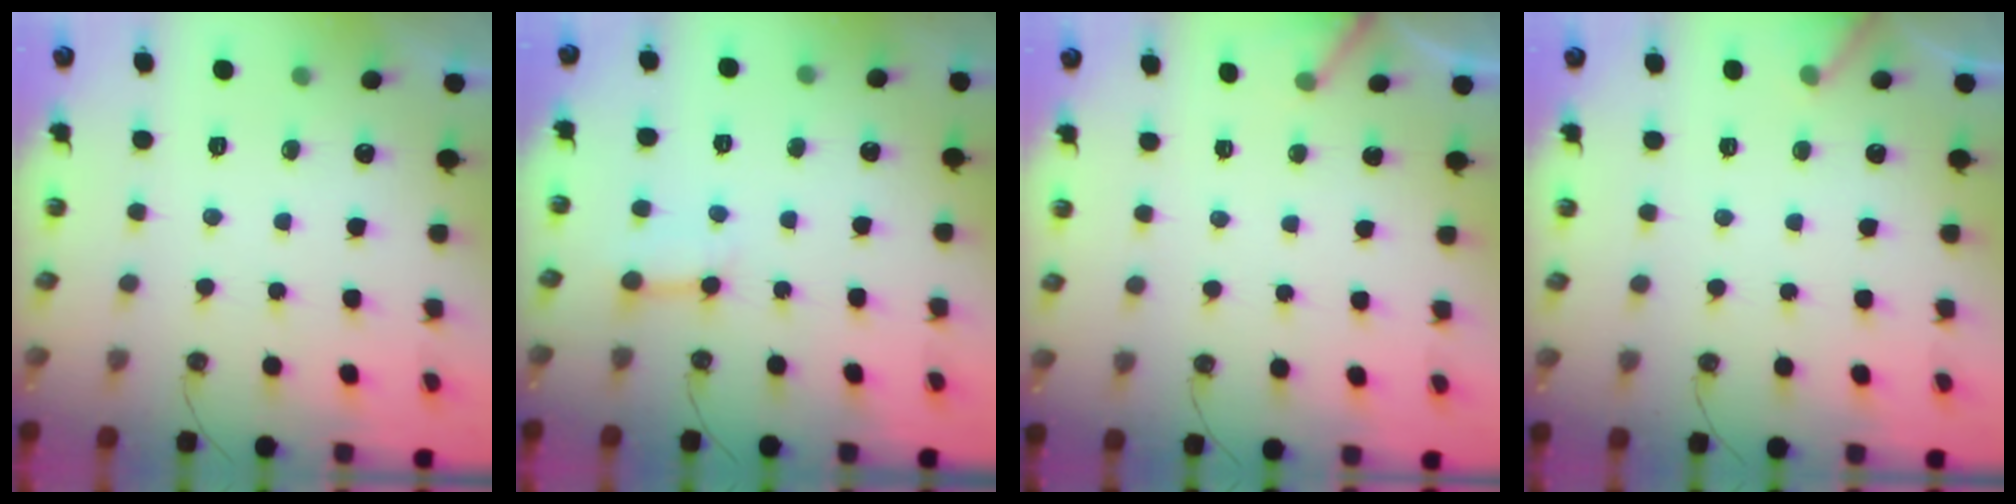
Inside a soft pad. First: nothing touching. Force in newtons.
{"total": 5.2, "press": 5.2, "slide": 0.7}
{"total": 2.3, "press": 2.3, "slide": 0.1}
{"total": 6.3, "press": 6.3, "slide": 0.4}